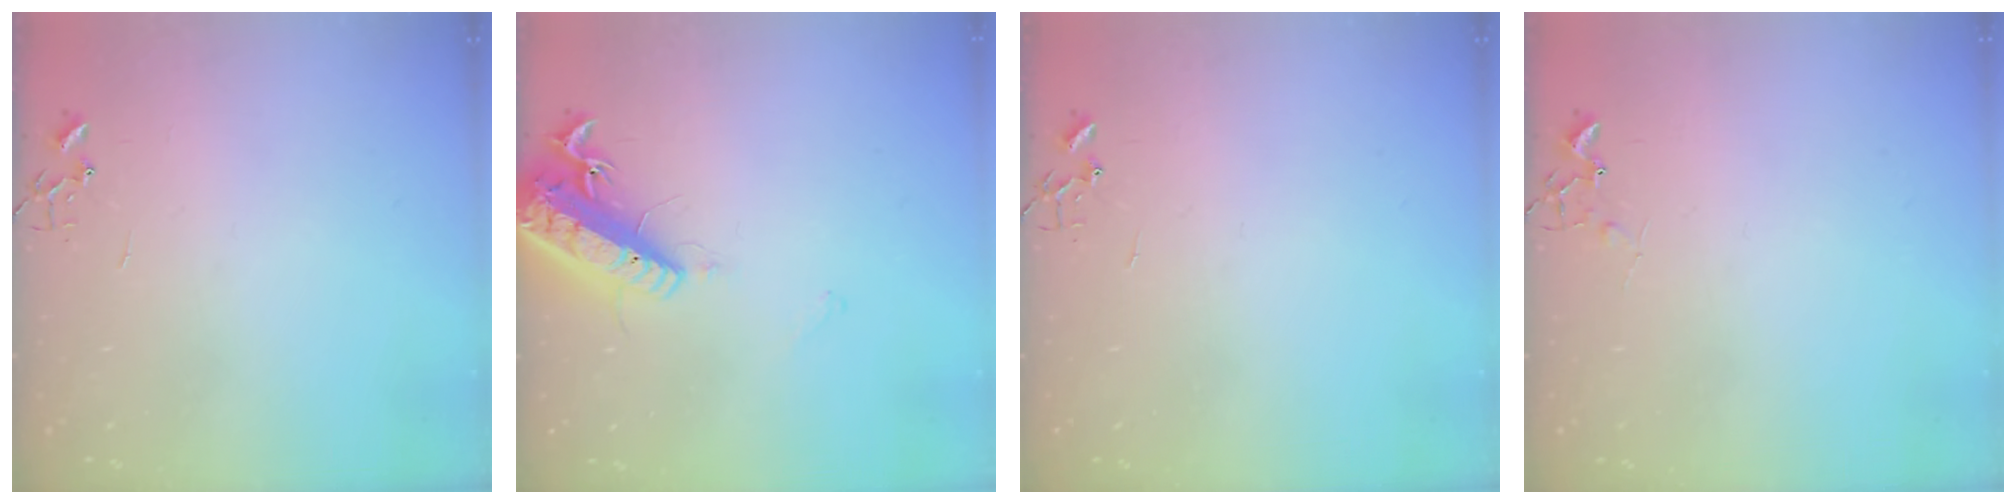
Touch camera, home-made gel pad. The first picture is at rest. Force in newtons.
{"total": 16.3, "press": 15.9, "slide": 3.8}
{"total": 0.0}
{"total": 5.4, "press": 5.3, "slide": 0.8}